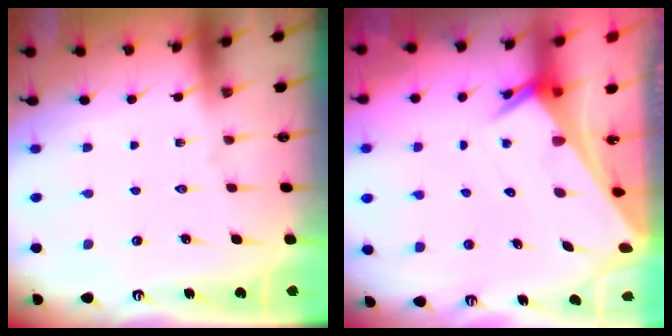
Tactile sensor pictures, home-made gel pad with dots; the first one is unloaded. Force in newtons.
{"total": 3.6, "press": 3.6, "slide": 0.3}